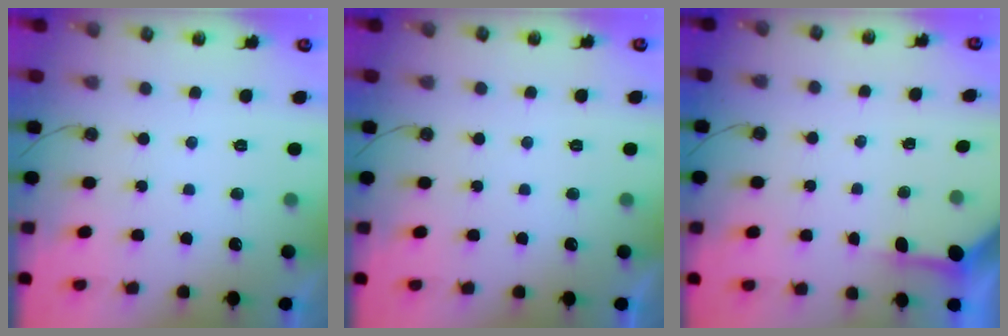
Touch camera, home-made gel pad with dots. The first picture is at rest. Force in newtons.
{"total": 0.0}
{"total": 3.8, "press": 3.8, "slide": 0.2}